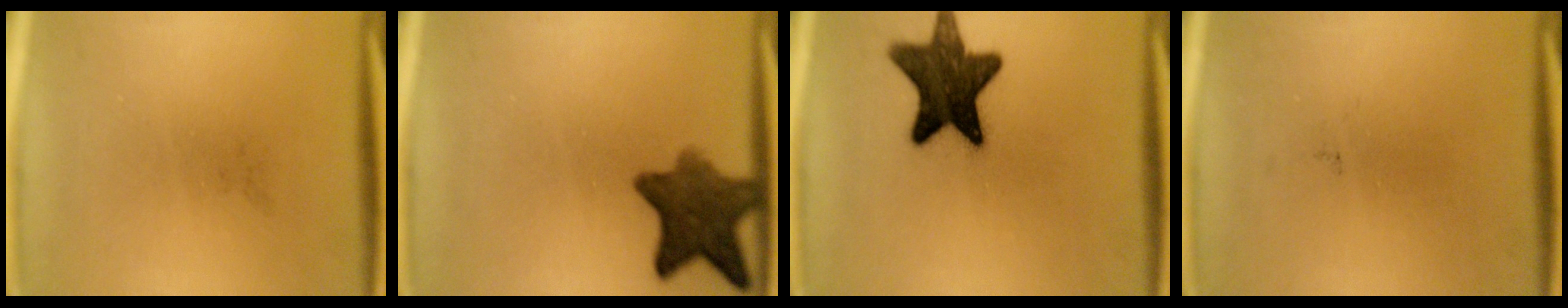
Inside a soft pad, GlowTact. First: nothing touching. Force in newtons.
{"total": 9.1}
{"total": 13.7}
{"total": 0.0}